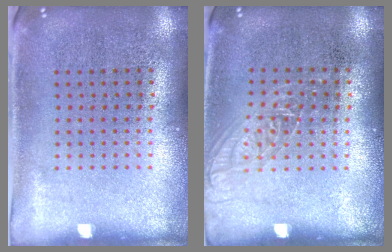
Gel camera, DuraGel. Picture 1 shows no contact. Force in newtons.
{"total": 1.1, "press": 1.1, "slide": 0.4}